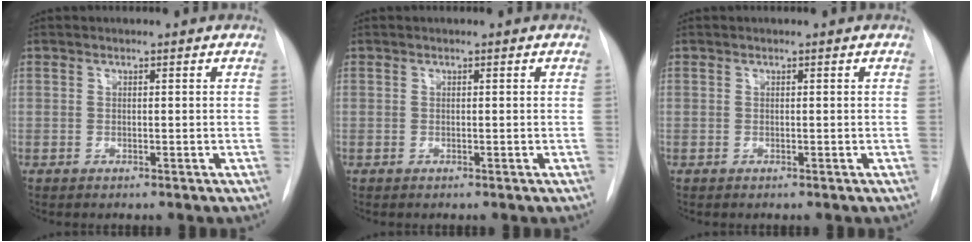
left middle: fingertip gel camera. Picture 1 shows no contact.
{"total": 0.0}
{"total": 0.0}